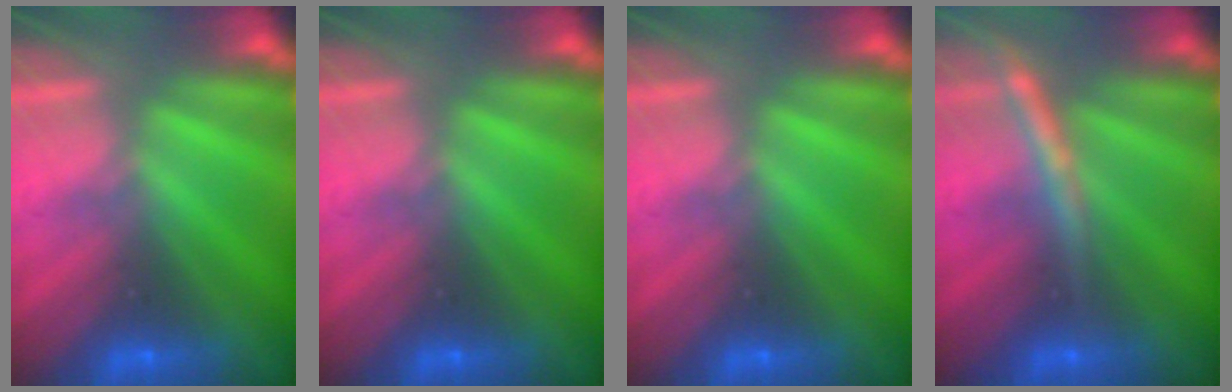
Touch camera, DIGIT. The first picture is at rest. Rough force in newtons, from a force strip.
{"total": 0.0}
{"total": 0.0}
{"total": 2.7}